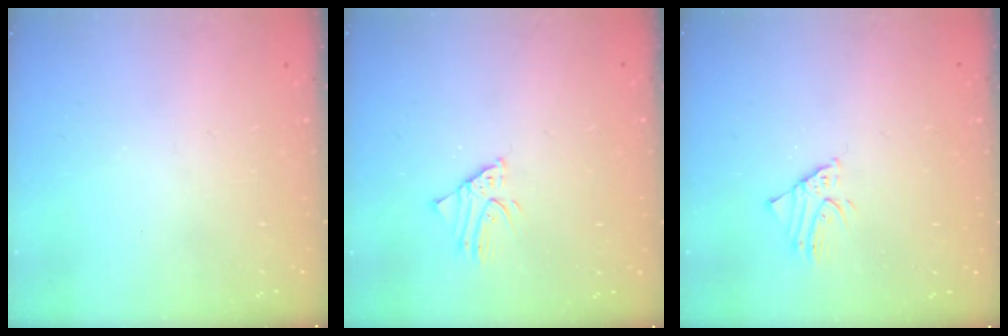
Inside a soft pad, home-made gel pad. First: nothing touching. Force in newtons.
{"total": 2.1, "press": 2.1, "slide": 0.1}
{"total": 1.7, "press": 1.7, "slide": 0.1}